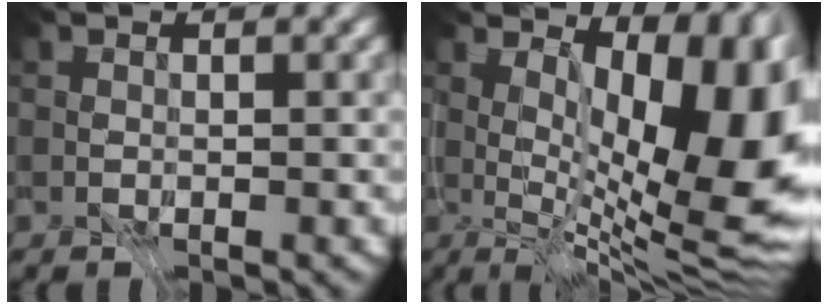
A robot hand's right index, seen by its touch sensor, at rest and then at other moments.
{"total": 11.2, "force": [2.2, 3.5, 10.5], "torque": [-0.120, -0.026, 0.082]}